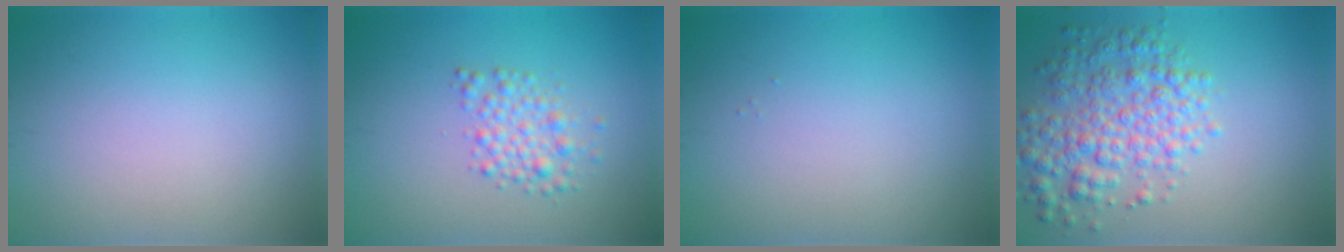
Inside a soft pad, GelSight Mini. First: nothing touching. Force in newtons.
{"total": 2.4, "press": 2.4, "slide": 0.1}
{"total": 0.0}
{"total": 5.5, "press": 5.5, "slide": 0.1}